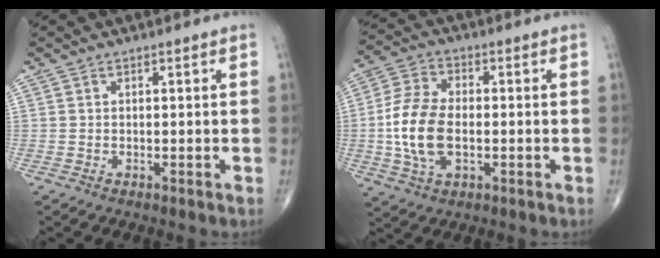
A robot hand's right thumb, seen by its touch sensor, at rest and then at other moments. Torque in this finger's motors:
{"motor_torque": [0.09, 1.02, 1.32, 0.19, 0.45]}